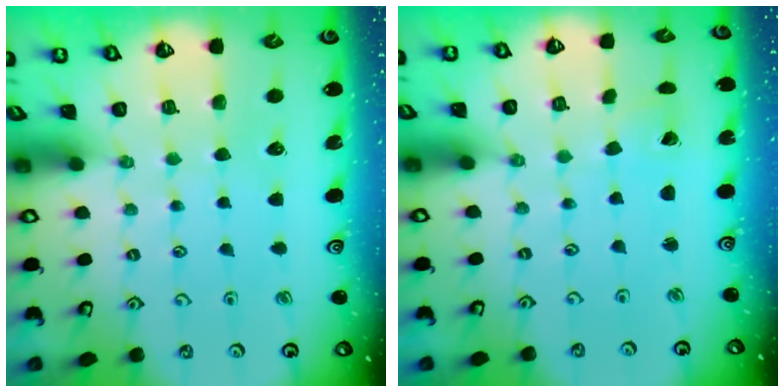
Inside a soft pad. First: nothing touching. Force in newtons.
{"total": 2.1, "press": 2.1, "slide": 0.1}